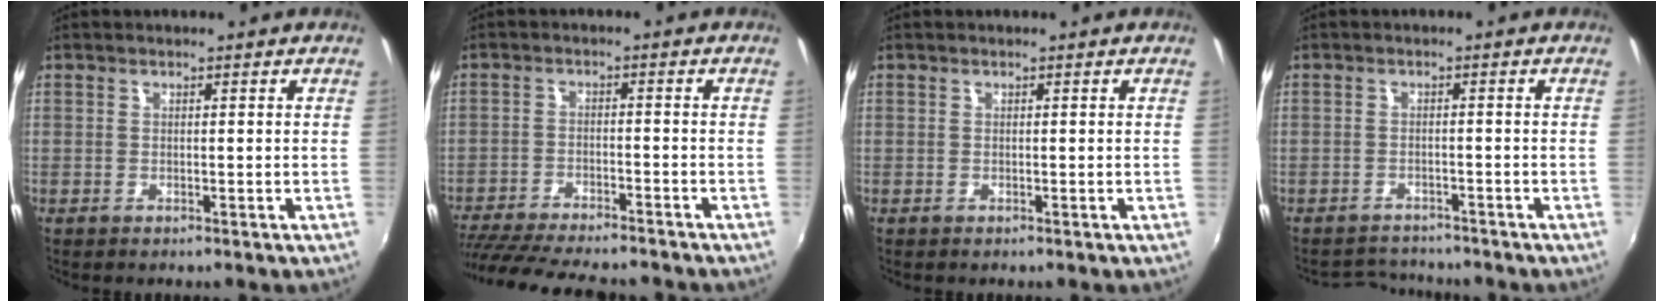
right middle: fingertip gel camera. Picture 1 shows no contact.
{"total": 17.6, "force": [-15.3, 3.3, 8.1], "torque": [-0.167, -0.030, -0.240]}
{"total": 0.0}
{"total": 4.4, "force": [-4.2, 1.2, -0.1], "torque": [-0.015, 0.009, -0.070]}